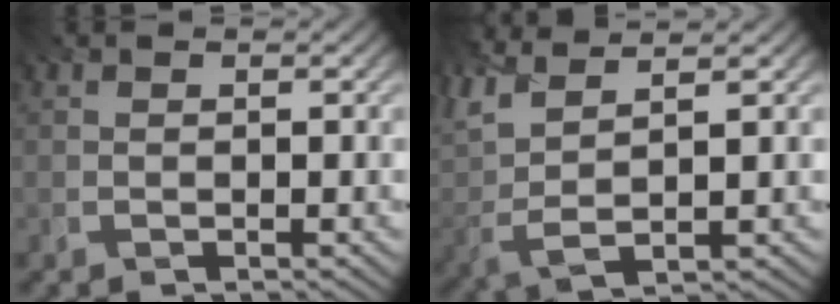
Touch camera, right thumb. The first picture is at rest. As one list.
[{"total": 6.8, "force": [1.5, 2.2, 6.3], "torque": [-0.155, 0.002, 0.022]}]